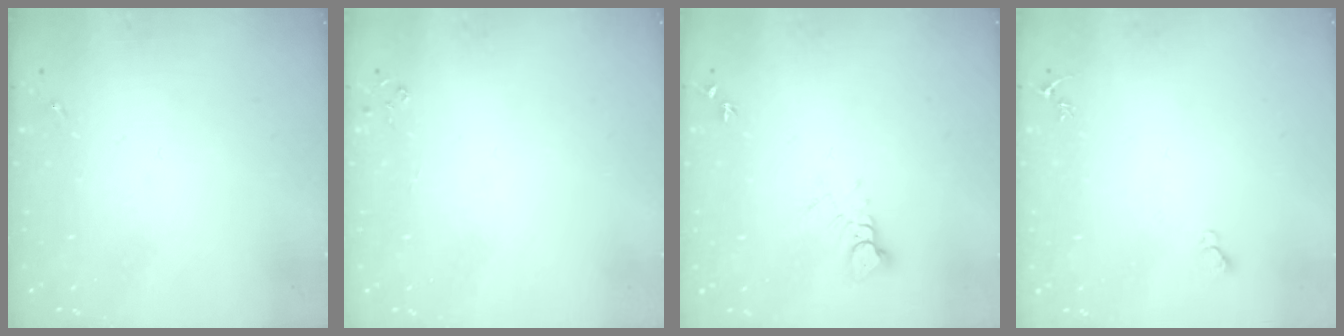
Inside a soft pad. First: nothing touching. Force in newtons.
{"total": 2.7, "press": 2.7, "slide": 0.3}
{"total": 4.1, "press": 4.1, "slide": 0.2}
{"total": 4.4, "press": 4.4, "slide": 0.4}